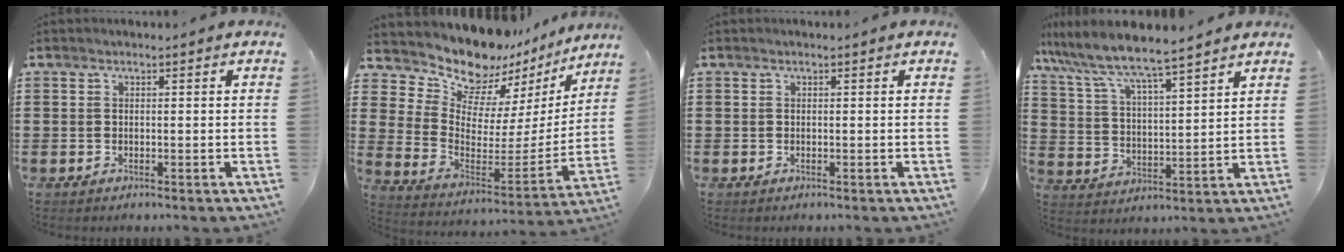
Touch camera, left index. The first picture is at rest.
{"total": 10.5, "force": [9.7, 3.7, 1.9], "torque": [-0.072, -0.081, 0.169]}
{"total": 0.0}
{"total": 6.2, "force": [5.7, 0.1, 2.4], "torque": [-0.073, -0.035, 0.093]}